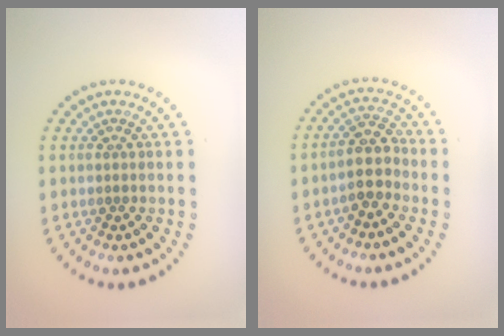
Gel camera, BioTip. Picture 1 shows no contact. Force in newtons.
{"total": 2.9, "press": 2.6, "slide": 1.4}